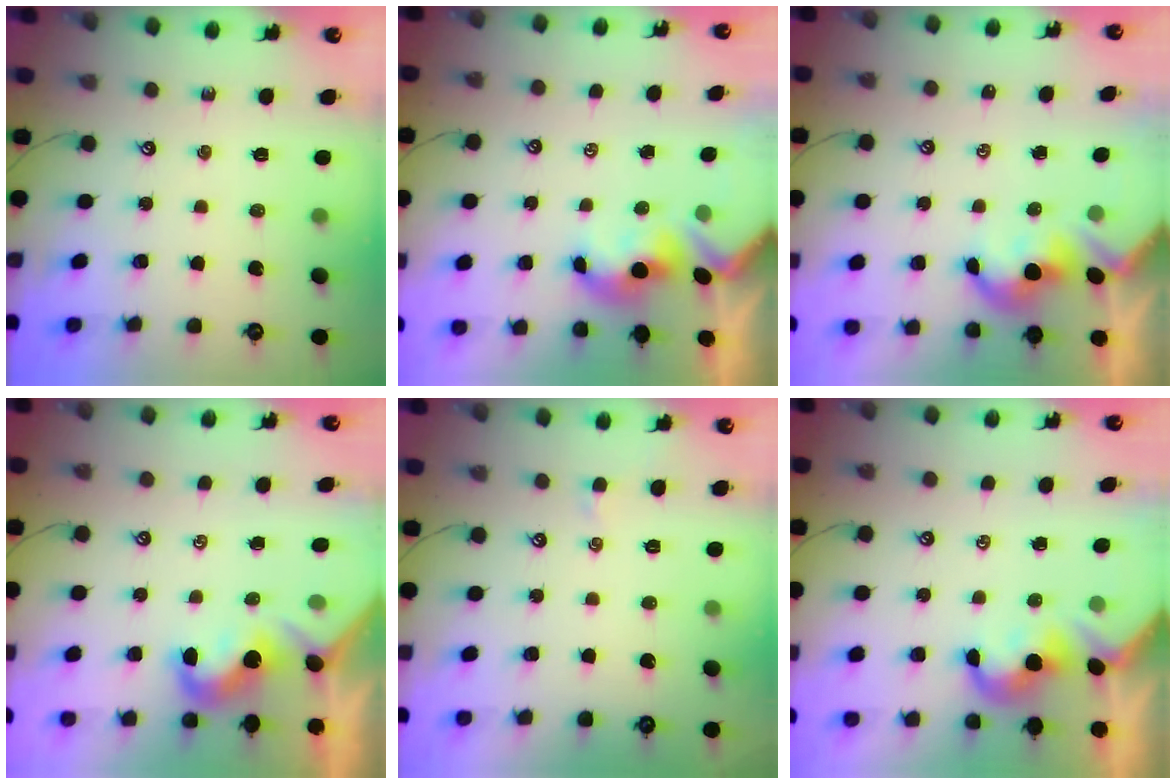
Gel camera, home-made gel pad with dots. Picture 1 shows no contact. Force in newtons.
{"total": 1.6, "press": 1.4, "slide": 0.7}
{"total": 2.7, "press": 2.7, "slide": 0.1}
{"total": 2.1, "press": 2.0, "slide": 0.5}
{"total": 1.2, "press": 1.1, "slide": 0.4}
{"total": 0.0}